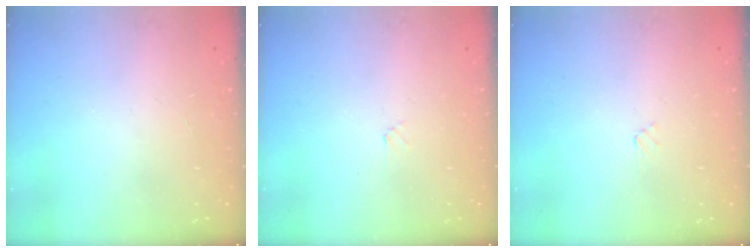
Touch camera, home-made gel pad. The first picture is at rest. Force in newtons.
{"total": 0.9, "press": 0.9, "slide": 0.2}
{"total": 2.4, "press": 2.3, "slide": 0.4}